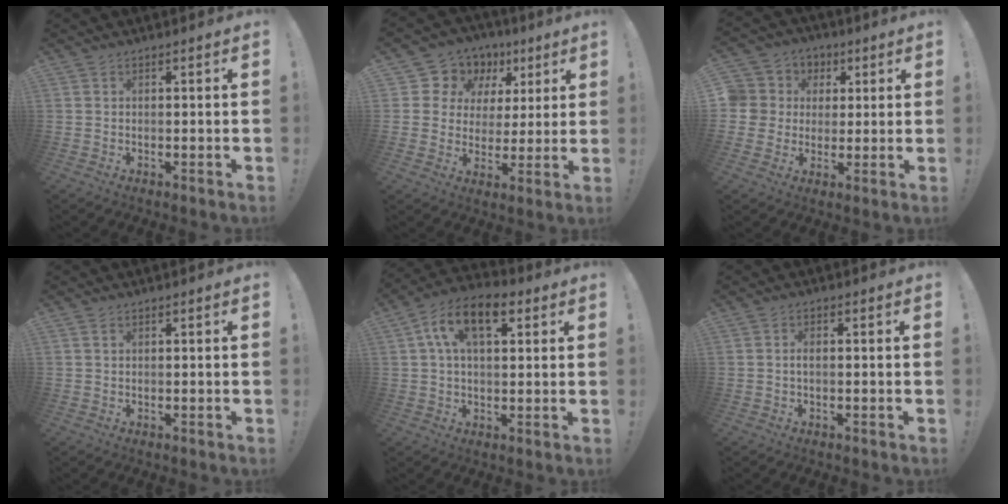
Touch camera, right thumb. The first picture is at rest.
{"total": 10.3, "force": [4.8, 8.8, 2.6], "torque": [-0.041, -0.034, 0.097]}
{"total": 9.1, "force": [1.0, 8.7, 2.5], "torque": [-0.051, 0.006, 0.029]}
{"total": 0.8, "force": [0.4, 0.4, 0.5], "torque": [-0.019, 0.005, 0.010]}
{"total": 13.0, "force": [4.9, 6.7, 10.1], "torque": [-0.183, 0.004, 0.087]}
{"total": 1.6, "force": [-0.3, 0.6, 1.5], "torque": [-0.023, 0.002, -0.006]}